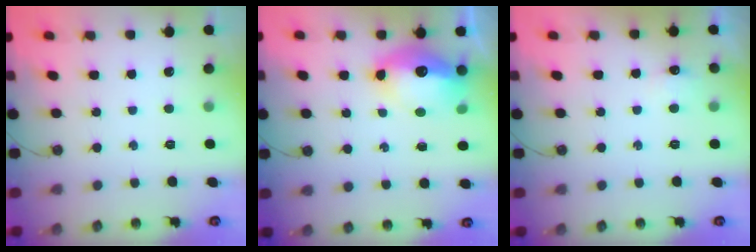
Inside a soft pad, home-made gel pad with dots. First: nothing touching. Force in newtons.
{"total": 13.7, "press": 13.6, "slide": 1.5}
{"total": 4.3, "press": 4.2, "slide": 1.1}